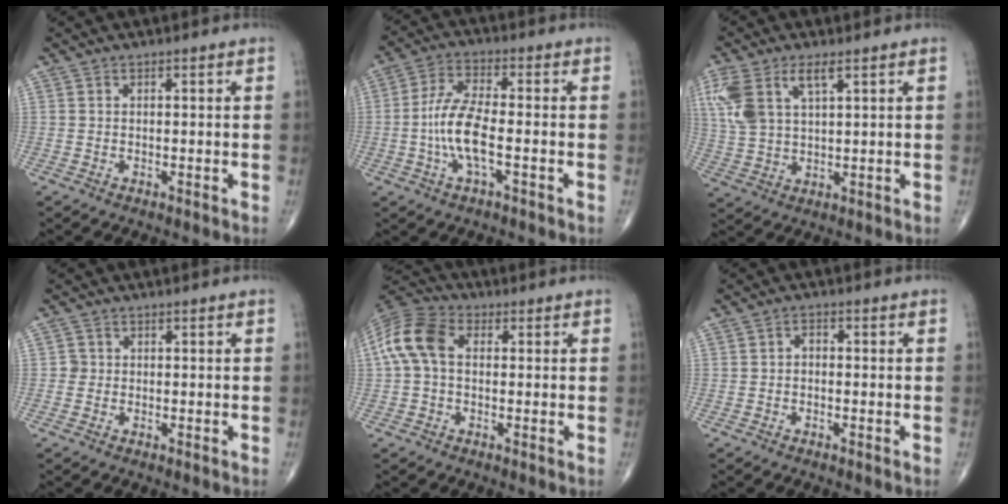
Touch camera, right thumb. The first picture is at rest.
{"total": 9.4, "force": [-2.1, 3.1, 8.7], "torque": [-0.191, 0.020, -0.044]}
{"total": 10.6, "force": [4.5, 5.0, 8.2], "torque": [-0.193, 0.004, 0.095]}
{"total": 1.2, "force": [-0.1, 1.2, 0.1], "torque": [0.007, 0.004, -0.003]}
{"total": 9.9, "force": [0.9, 6.7, 7.3], "torque": [-0.154, 0.029, 0.007]}
{"total": 1.8, "force": [-0.3, 1.2, 1.2], "torque": [-0.011, 0.010, -0.010]}